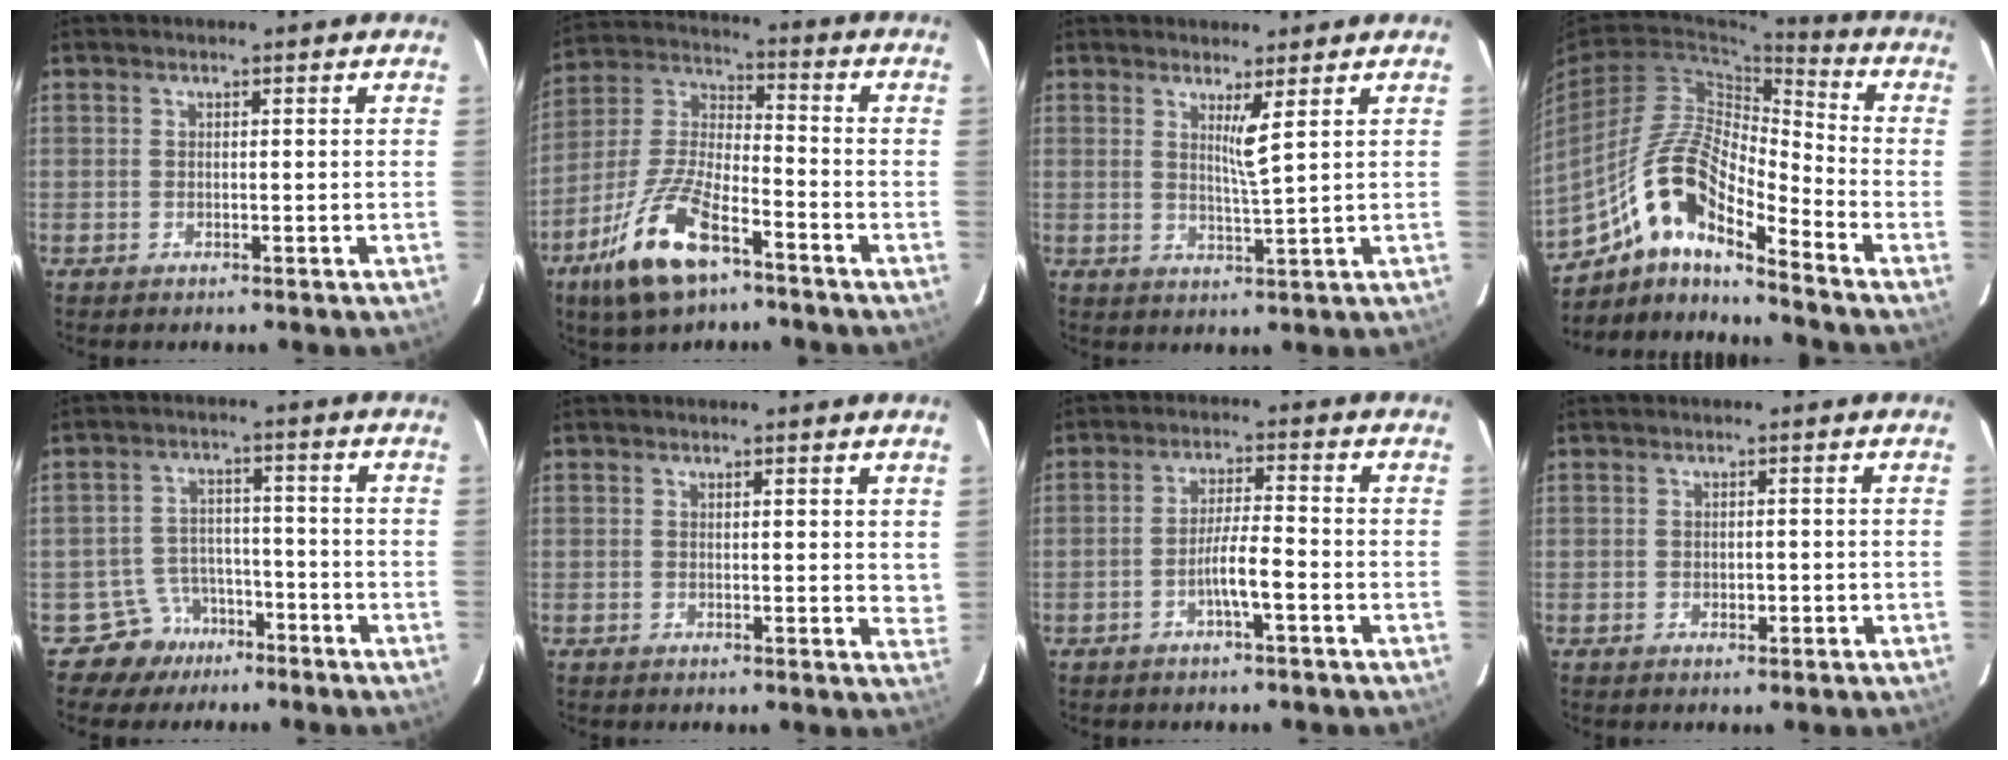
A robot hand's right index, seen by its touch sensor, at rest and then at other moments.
{"total": 14.6, "force": [-8.8, 4.4, 10.8], "torque": [-0.234, -0.014, -0.163]}
{"total": 3.2, "force": [1.6, -0.7, 2.6], "torque": [-0.050, -0.014, 0.033]}
{"total": 14.1, "force": [-9.6, 2.7, 10.0], "torque": [-0.197, 0.017, -0.173]}
{"total": 6.0, "force": [-3.8, 4.6, -0.5], "torque": [0.015, 0.015, -0.058]}
{"total": 3.3, "force": [2.2, 1.0, 2.2], "torque": [-0.021, -0.009, 0.022]}
{"total": 4.8, "force": [-1.9, 0.3, 4.4], "torque": [-0.084, 0.007, -0.034]}
{"total": 1.3, "force": [-0.2, 0.8, 1.0], "torque": [-0.015, 0.001, 0.002]}